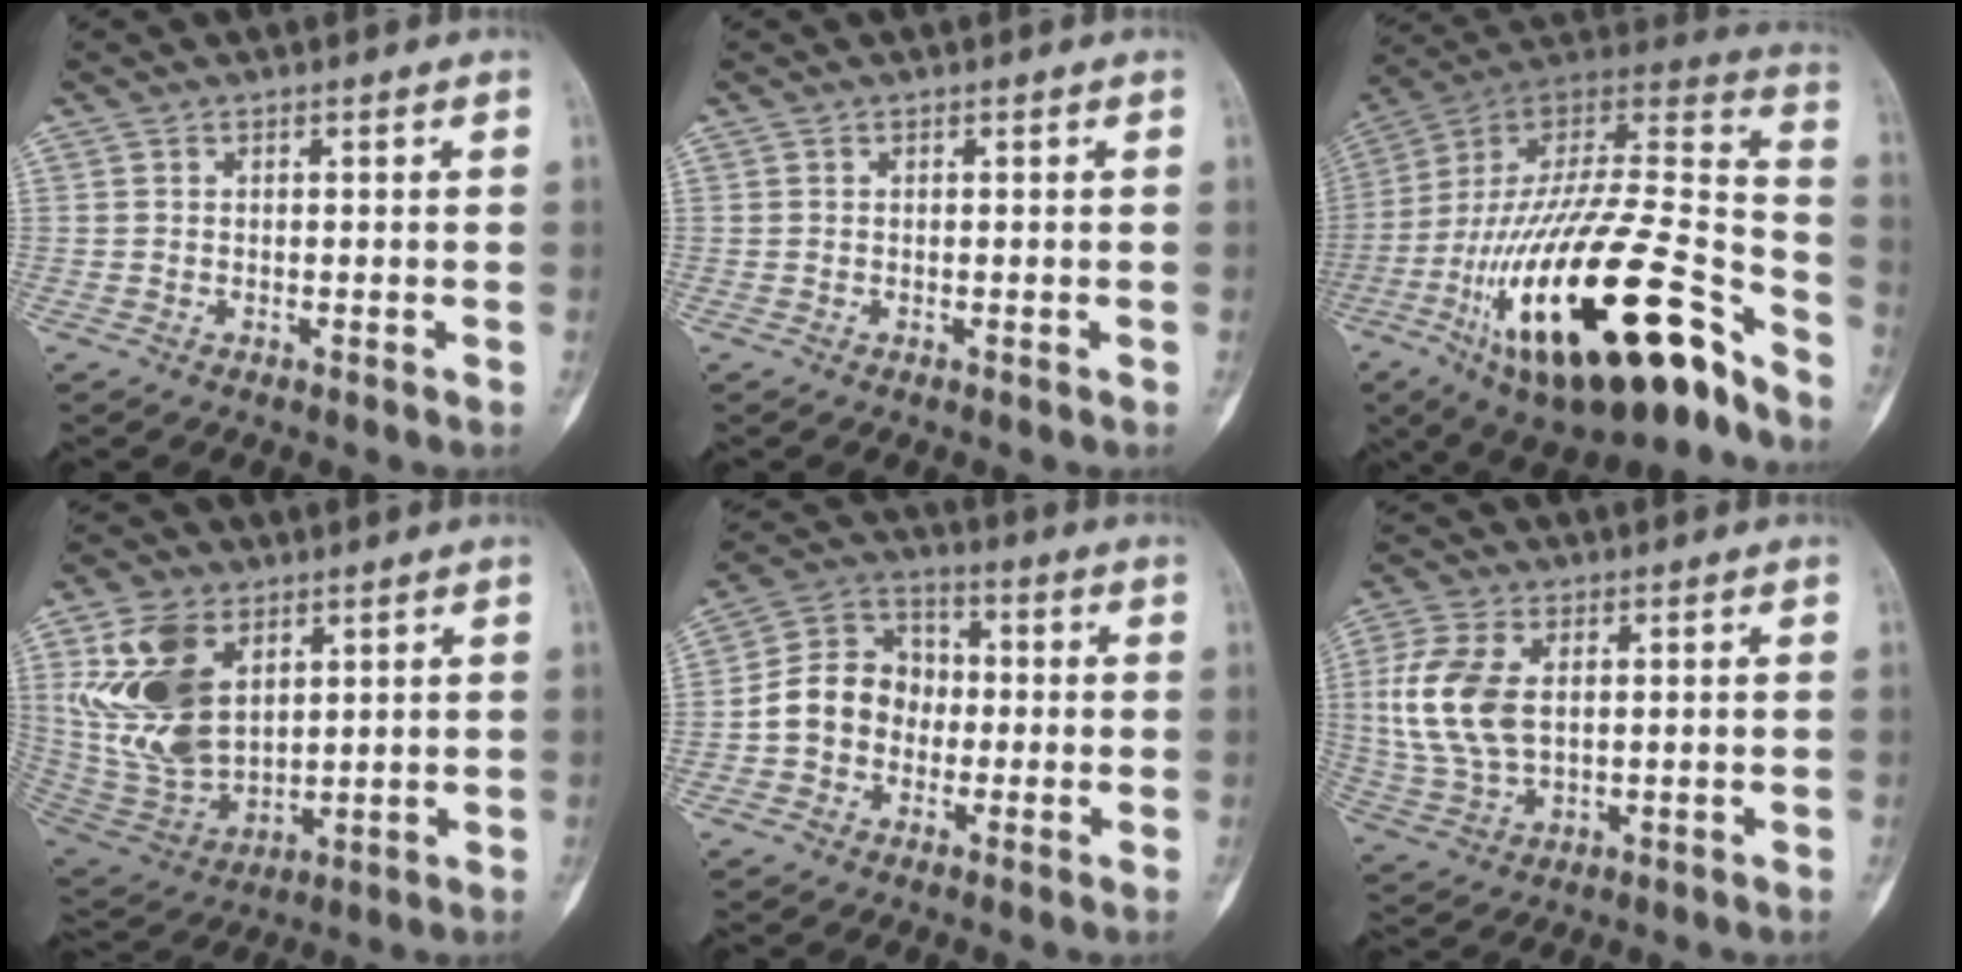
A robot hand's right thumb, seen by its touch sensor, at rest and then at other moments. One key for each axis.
{"total": 0.0}
{"total": 36.0, "fx": -18.4, "fy": 12.6, "fz": 28.3, "tx": -0.457, "ty": 0.067, "tz": -0.298}
{"total": 16.6, "fx": 5.9, "fy": 10.4, "fz": 11.5, "tx": -0.211, "ty": -0.025, "tz": 0.134}
{"total": 10.7, "fx": -1.3, "fy": 9.1, "fz": 5.5, "tx": -0.075, "ty": 0.040, "tz": -0.036}
{"total": 12.2, "fx": 1.9, "fy": 7.3, "fz": 9.6, "tx": -0.213, "ty": -0.001, "tz": 0.043}